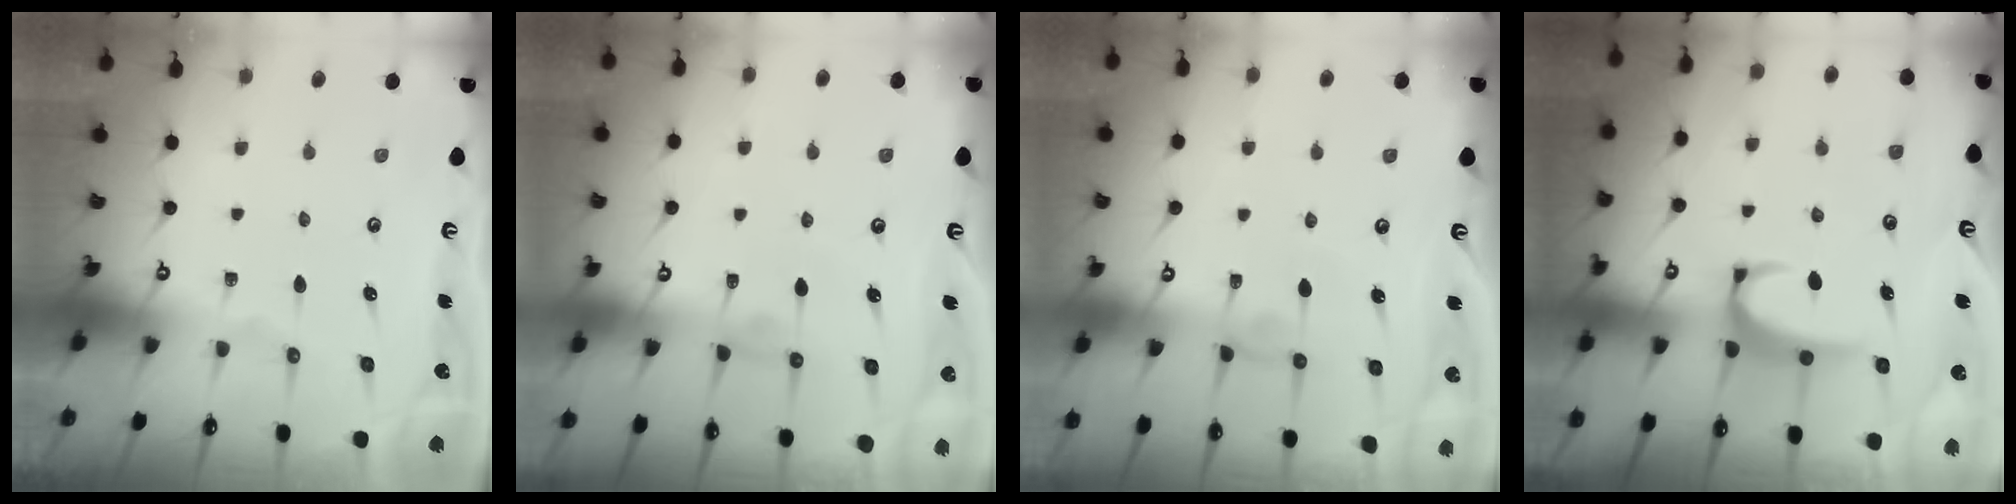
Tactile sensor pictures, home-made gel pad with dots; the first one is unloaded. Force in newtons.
{"total": 0.6, "press": 0.4, "slide": 0.5}
{"total": 0.5, "press": 0.4, "slide": 0.4}
{"total": 3.1, "press": 3.1, "slide": 0.5}